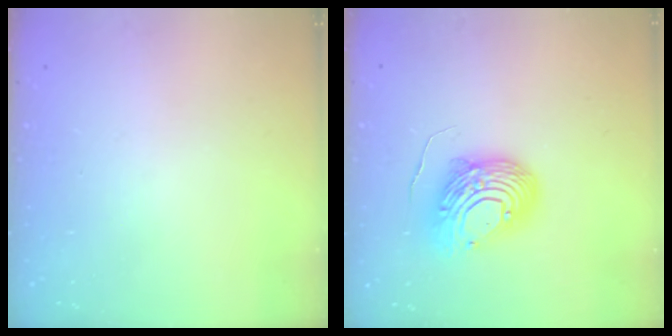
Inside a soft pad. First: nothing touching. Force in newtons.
{"total": 12.7, "press": 12.6, "slide": 1.6}